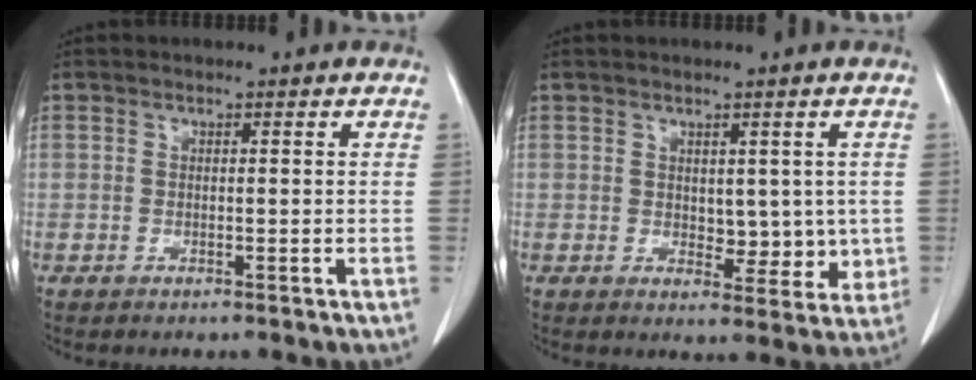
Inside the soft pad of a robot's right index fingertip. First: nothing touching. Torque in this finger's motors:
{"motor_torque": [0.03, 0.10, 0.04, 0.00]}